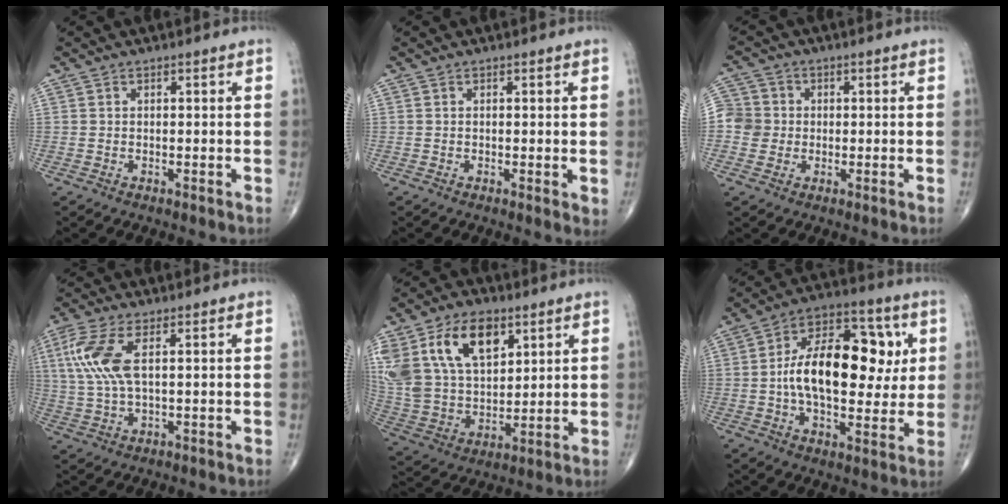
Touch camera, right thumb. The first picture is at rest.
{"total": 1.5, "force": [0.2, 0.4, 1.4], "torque": [-0.024, -0.007, 0.001]}
{"total": 6.1, "force": [-0.2, 6.0, 1.0], "torque": [0.002, 0.010, -0.011]}
{"total": 9.9, "force": [2.7, 3.9, 8.6], "torque": [-0.219, 0.001, 0.056]}
{"total": 22.3, "force": [10.2, 13.7, 14.4], "torque": [-0.283, -0.007, 0.200]}
{"total": 20.3, "force": [1.8, 11.3, 16.8], "torque": [-0.239, 0.019, 0.024]}